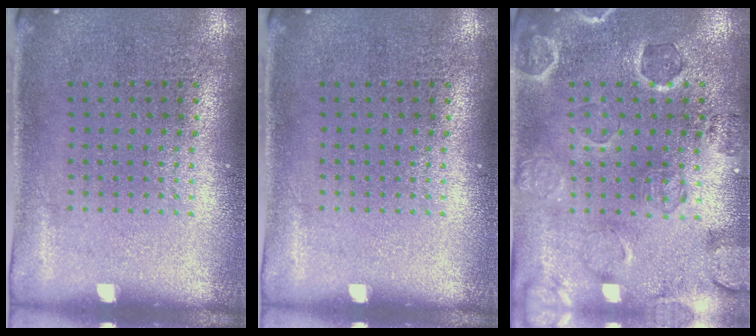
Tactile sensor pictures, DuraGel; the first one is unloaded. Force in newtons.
{"total": 0.0}
{"total": 0.6, "press": 0.5, "slide": 0.3}